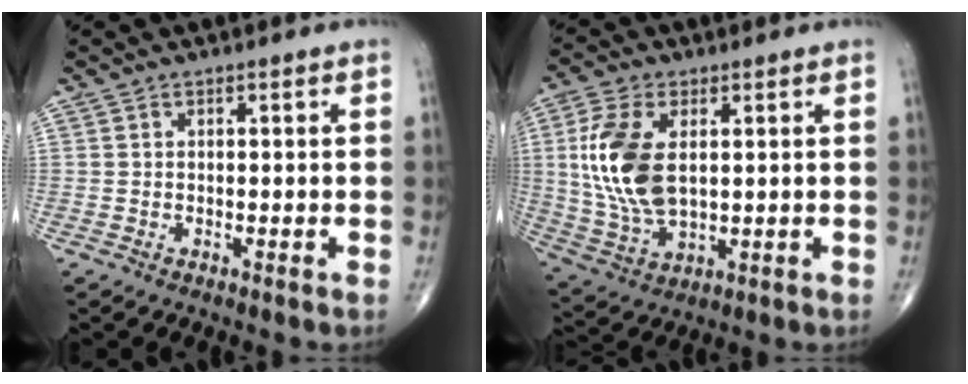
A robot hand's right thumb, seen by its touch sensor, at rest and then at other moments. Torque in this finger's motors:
{"motor_torque": [-0.77, 1.39, 1.40, 0.34, 0.16]}